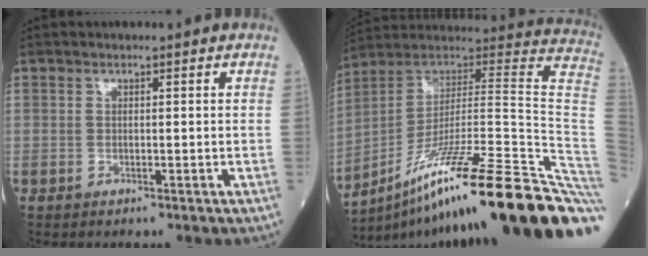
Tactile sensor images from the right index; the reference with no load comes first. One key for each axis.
{"total": 33.4, "fx": -19.8, "fy": 0.7, "fz": 26.8, "tx": -0.265, "ty": 0.006, "tz": -0.316}